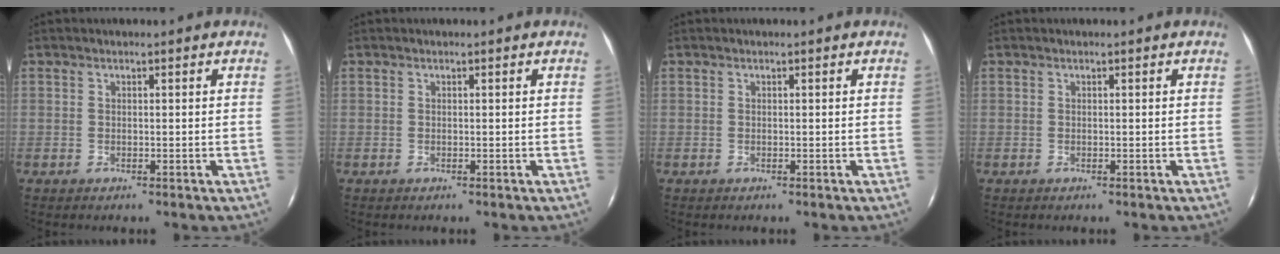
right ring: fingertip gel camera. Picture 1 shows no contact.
{"total": 0.0}
{"total": 0.0}
{"total": 0.0}